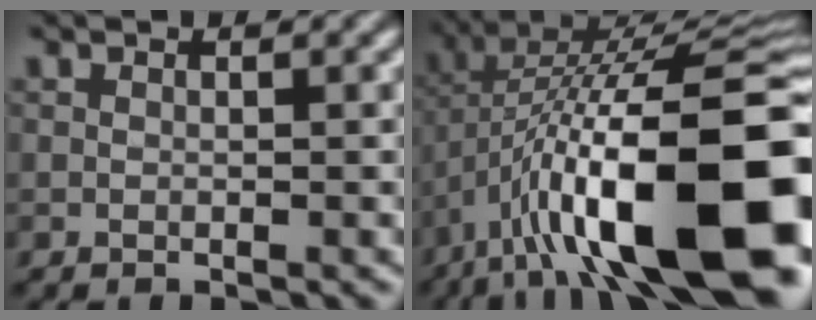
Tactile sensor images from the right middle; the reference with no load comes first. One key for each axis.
{"total": 18.3, "fx": -5.4, "fy": 6.6, "fz": 16.2, "tx": -0.271, "ty": 0.037, "tz": -0.091}